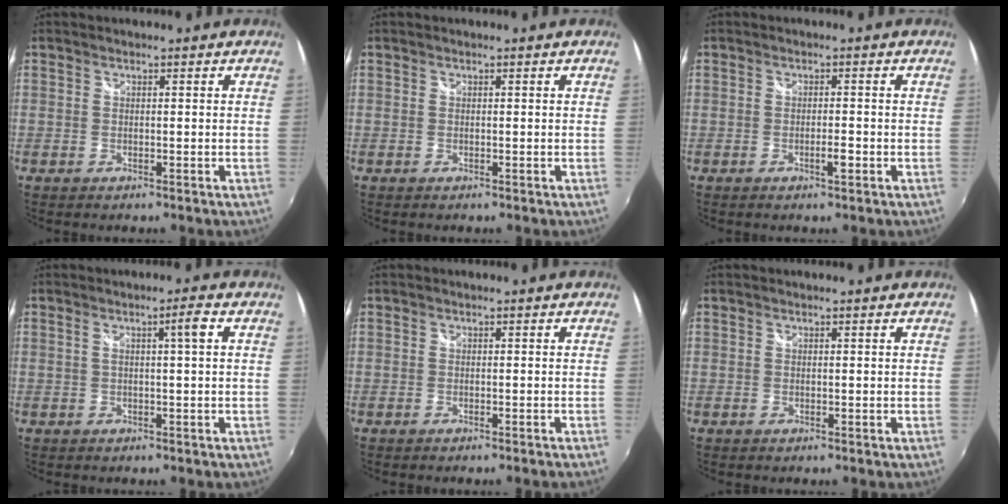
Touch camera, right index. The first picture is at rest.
{"total": 0.0}
{"total": 1.8, "force": [-0.9, 0.4, 1.5], "torque": [-0.028, 0.000, -0.017]}
{"total": 2.5, "force": [0.3, -0.4, 2.4], "torque": [-0.037, 0.005, 0.003]}
{"total": 0.6, "force": [-0.5, -0.1, 0.2], "torque": [-0.004, 0.000, -0.010]}
{"total": 0.0}